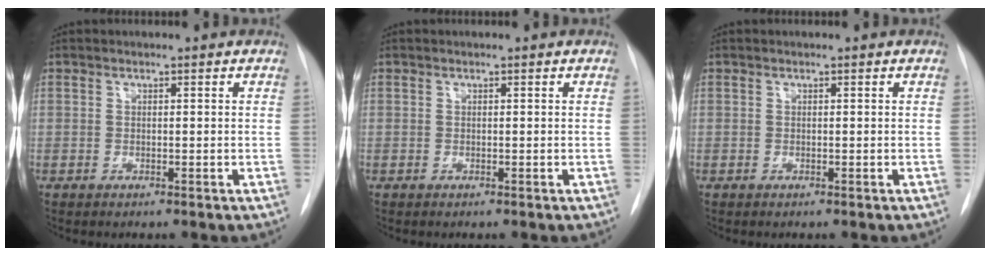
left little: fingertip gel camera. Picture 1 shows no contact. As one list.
[{"total": 0.0}, {"total": 0.0}]